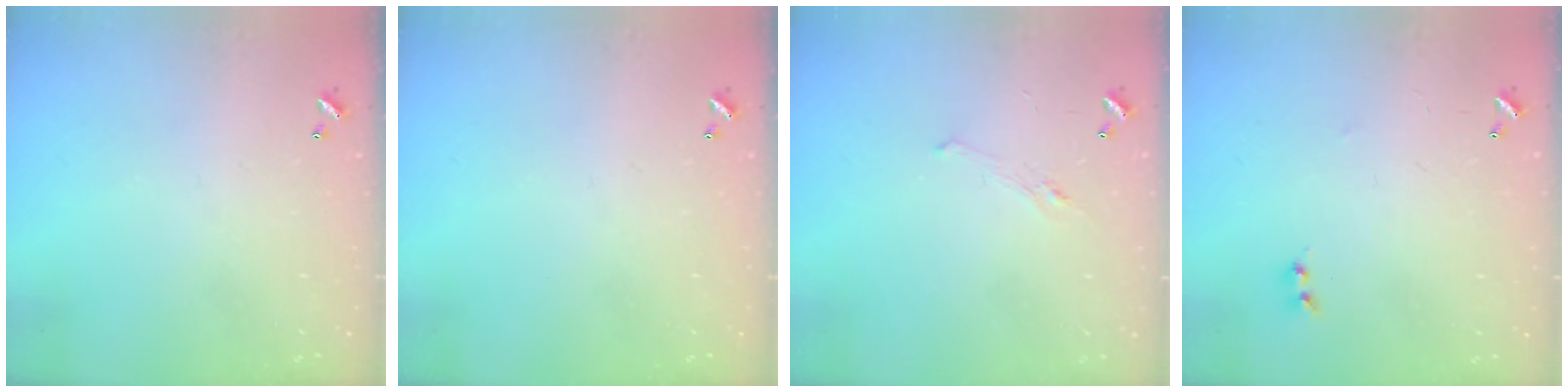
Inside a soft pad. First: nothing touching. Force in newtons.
{"total": 0.0}
{"total": 0.8, "press": 0.1, "slide": 0.8}
{"total": 1.8, "press": 1.8, "slide": 0.3}